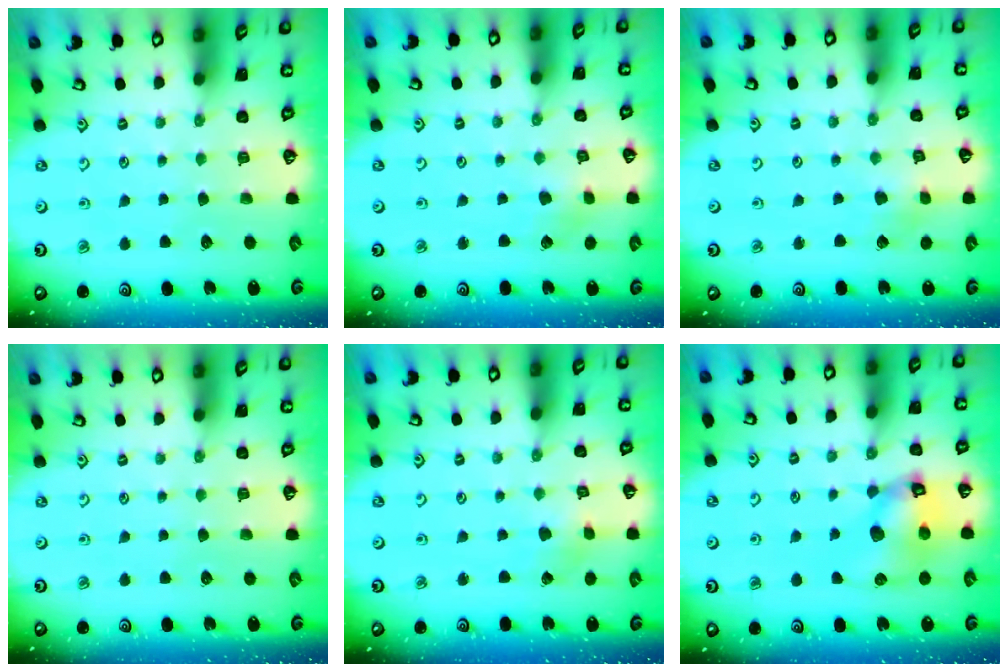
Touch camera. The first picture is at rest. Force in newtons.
{"total": 2.8, "press": 2.8, "slide": 0.4}
{"total": 3.4, "press": 3.3, "slide": 0.6}
{"total": 0.0}
{"total": 2.0, "press": 2.0, "slide": 0.3}
{"total": 11.0, "press": 10.9, "slide": 1.6}